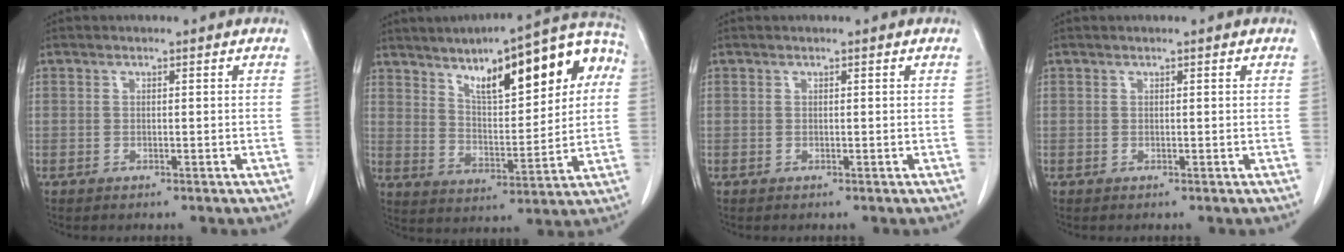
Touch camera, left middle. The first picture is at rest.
{"total": 19.2, "force": [7.7, 5.9, 16.5], "torque": [-0.238, 0.036, 0.119]}
{"total": 0.0}
{"total": 0.6, "force": [0.5, 0.0, 0.4], "torque": [-0.005, 0.006, 0.008]}